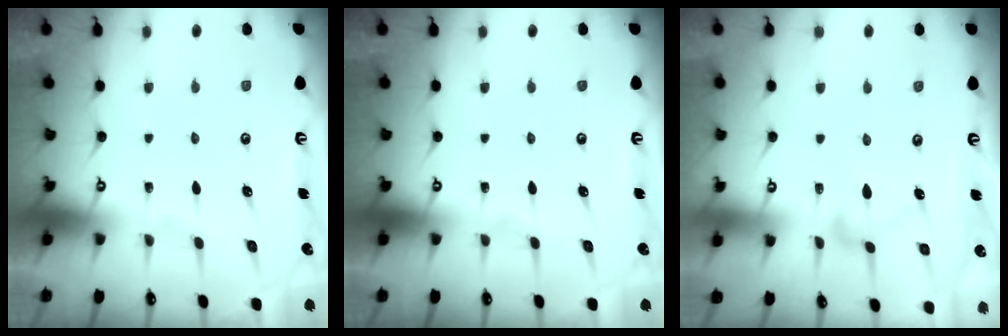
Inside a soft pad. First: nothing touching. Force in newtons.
{"total": 0.0}
{"total": 8.3, "press": 8.3, "slide": 0.4}